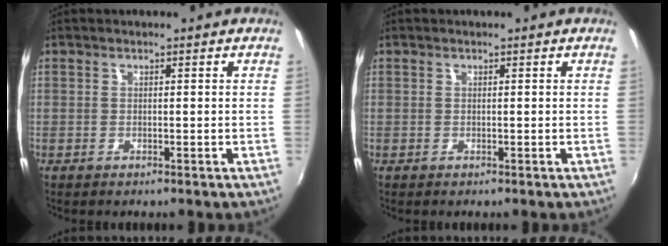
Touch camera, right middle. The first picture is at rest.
{"total": 0.0}